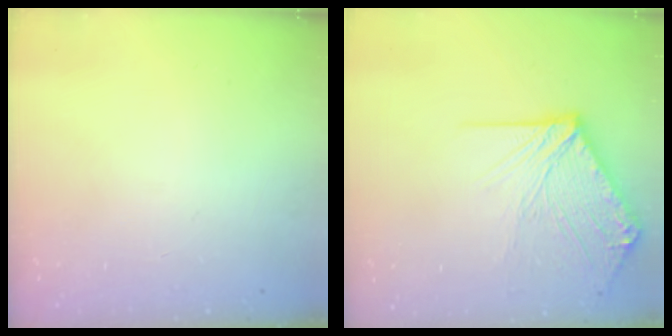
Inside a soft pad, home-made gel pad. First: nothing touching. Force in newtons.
{"total": 12.5, "press": 12.4, "slide": 1.9}